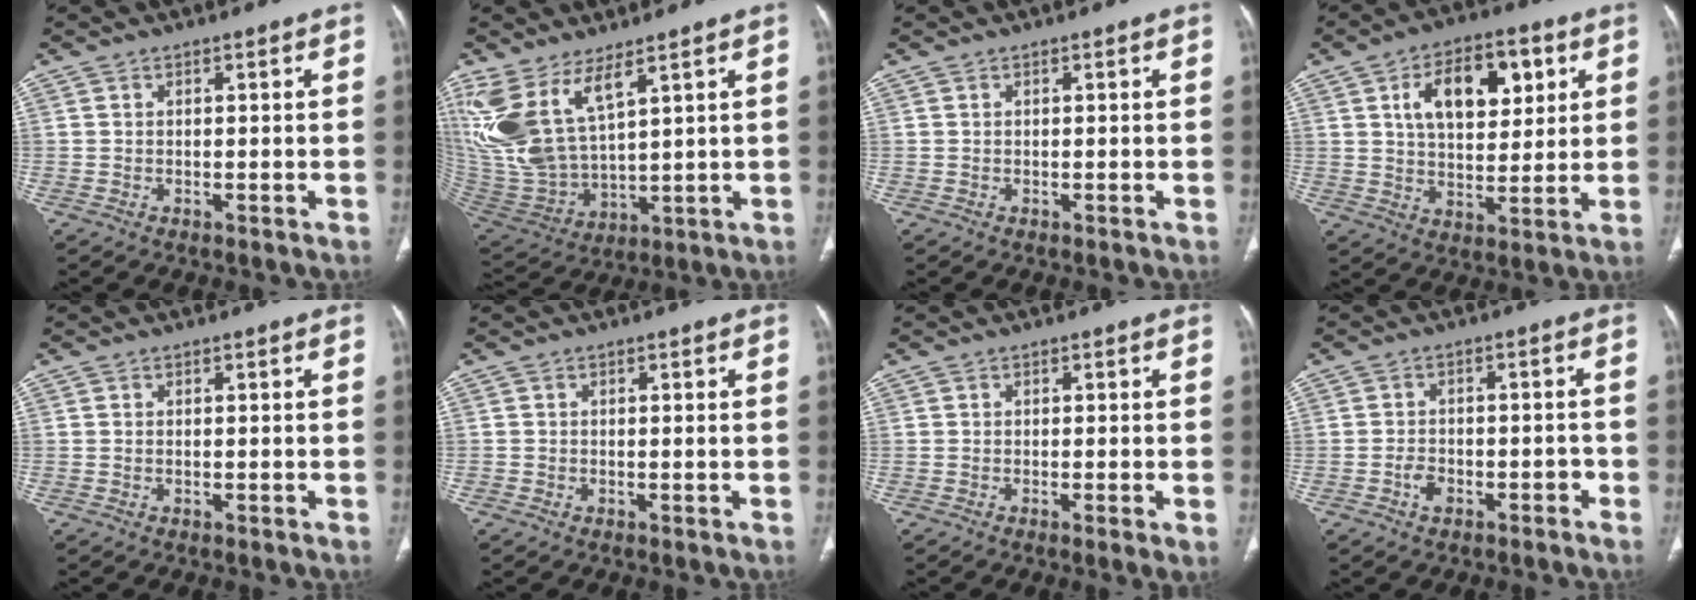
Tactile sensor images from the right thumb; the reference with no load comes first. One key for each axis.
{"total": 15.3, "fx": 8.4, "fy": 6.3, "fz": 11.2, "tx": -0.242, "ty": -0.038, "tz": 0.193}
{"total": 0.0}
{"total": 14.7, "fx": 5.1, "fy": 8.2, "fz": 11.1, "tx": -0.136, "ty": -0.007, "tz": 0.085}
{"total": 0.0}
{"total": 0.0}
{"total": 1.8, "fx": -0.5, "fy": 0.1, "fz": 1.8, "tx": -0.042, "ty": -0.008, "tz": -0.011}
{"total": 3.9, "fx": -2.2, "fy": 2.3, "fz": 2.2, "tx": -0.022, "ty": 0.022, "tz": -0.034}